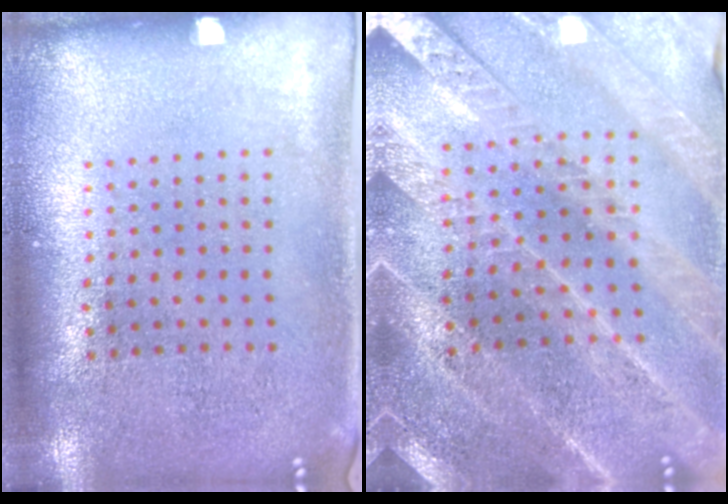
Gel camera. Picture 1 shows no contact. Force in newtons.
{"total": 2.5, "press": 2.5, "slide": 0.3}